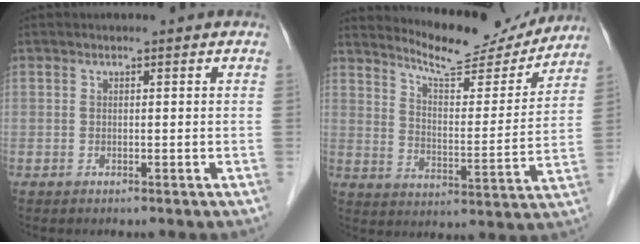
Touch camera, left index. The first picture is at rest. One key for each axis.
{"total": 14.5, "fx": 13.9, "fy": 2.2, "fz": 3.8, "tx": -0.064, "ty": -0.017, "tz": 0.197}